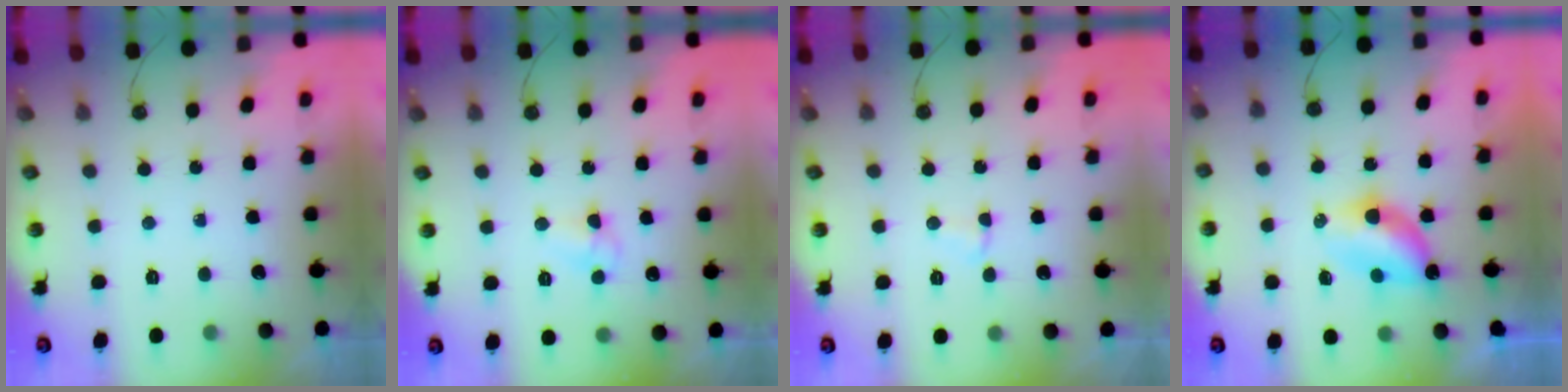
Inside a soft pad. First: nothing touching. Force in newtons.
{"total": 5.6, "press": 5.6, "slide": 0.8}
{"total": 2.5, "press": 2.5, "slide": 0.4}
{"total": 5.6, "press": 5.6, "slide": 0.6}